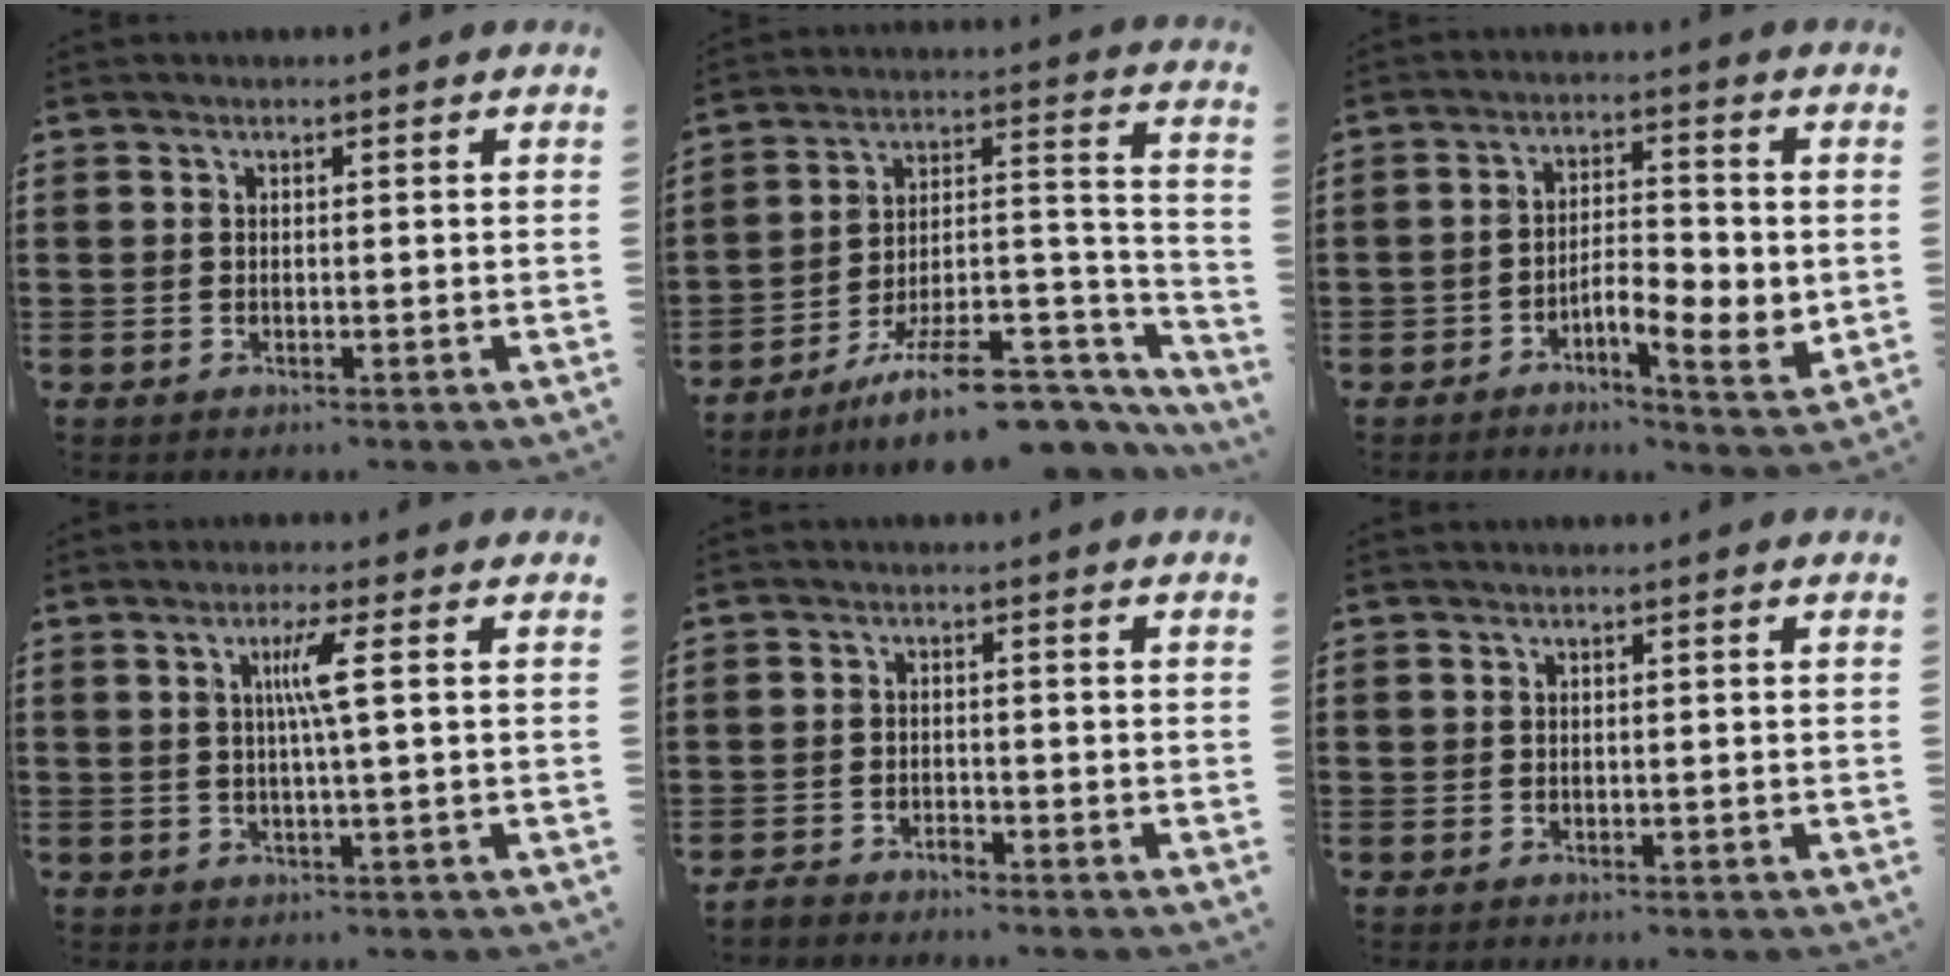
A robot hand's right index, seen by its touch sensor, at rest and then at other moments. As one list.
[{"total": 11.4, "force": [-8.6, 3.3, 6.6], "torque": [-0.101, 0.030, -0.154]}, {"total": 5.7, "force": [-2.0, 2.3, 4.8], "torque": [-0.078, -0.002, -0.040]}, {"total": 4.4, "force": [0.7, -0.5, 4.4], "torque": [-0.083, -0.003, 0.005]}, {"total": 2.2, "force": [-2.2, 0.3, -0.1], "torque": [-0.004, 0.004, -0.048]}, {"total": 0.5, "force": [0.0, 0.5, 0.1], "torque": [-0.002, 0.003, 0.000]}]